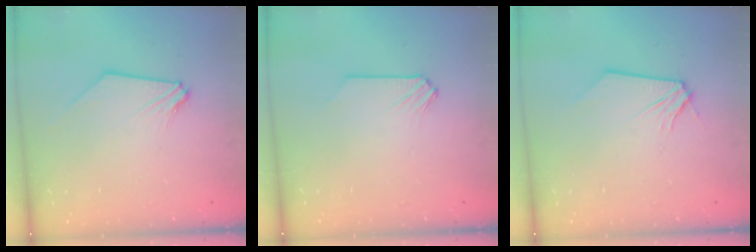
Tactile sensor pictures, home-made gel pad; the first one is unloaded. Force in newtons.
{"total": 0.0}
{"total": 0.0}